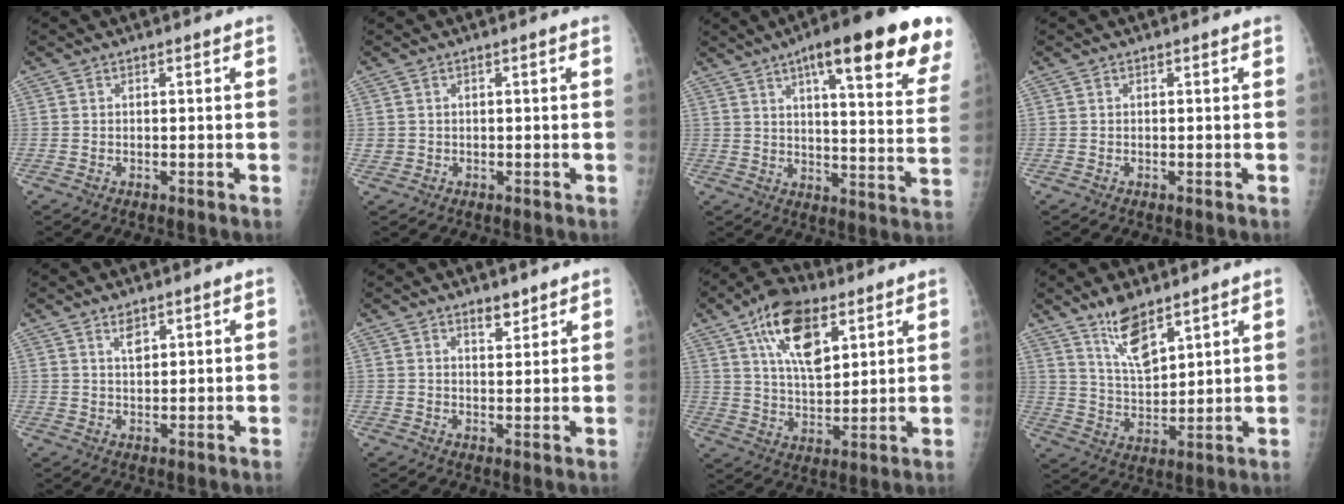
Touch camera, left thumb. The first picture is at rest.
{"total": 0.9, "force": [0.4, 0.8, 0.3], "torque": [0.004, 0.000, 0.006]}
{"total": 24.8, "force": [14.7, 4.9, 19.4], "torque": [-0.241, -0.041, 0.188]}
{"total": 0.0}
{"total": 2.8, "force": [1.8, 1.3, 1.7], "torque": [-0.021, -0.013, 0.036]}
{"total": 3.1, "force": [2.5, 1.3, 1.3], "torque": [-0.006, -0.019, 0.041]}
{"total": 14.5, "force": [7.0, 7.2, 10.4], "torque": [-0.153, -0.023, 0.125]}
{"total": 9.2, "force": [6.6, 3.1, 5.6], "torque": [-0.089, -0.047, 0.134]}